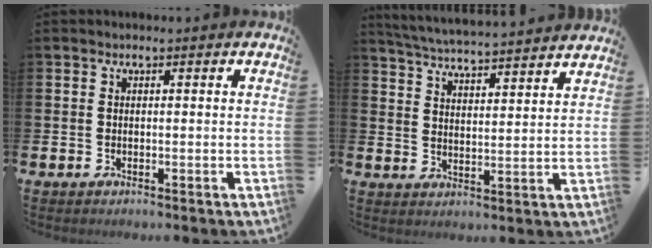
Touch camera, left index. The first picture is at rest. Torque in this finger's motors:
{"motor_torque": [0.02, -0.79, 0.36, 0.14]}